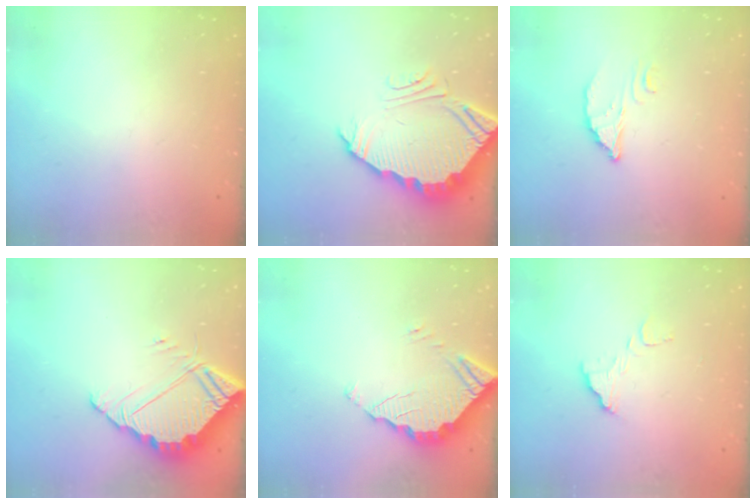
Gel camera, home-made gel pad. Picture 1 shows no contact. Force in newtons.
{"total": 5.8, "press": 5.8, "slide": 0.5}
{"total": 3.7, "press": 3.7, "slide": 0.2}
{"total": 5.9, "press": 5.9, "slide": 0.2}
{"total": 3.6, "press": 3.6, "slide": 0.2}
{"total": 5.6, "press": 5.6, "slide": 0.3}